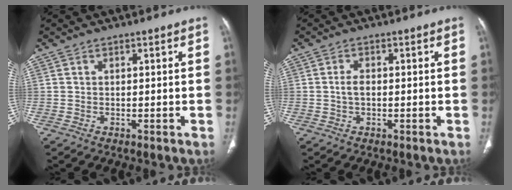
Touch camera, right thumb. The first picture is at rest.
{"total": 2.0, "force": [-0.2, 1.2, 1.6], "torque": [-0.034, 0.005, -0.006]}